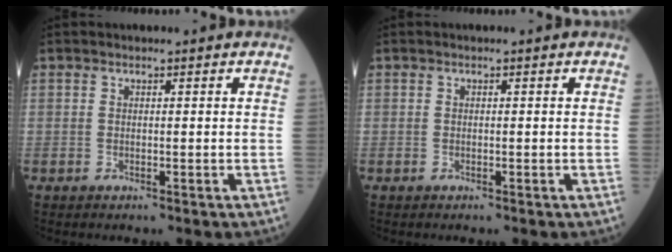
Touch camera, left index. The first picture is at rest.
{"total": 0.0}